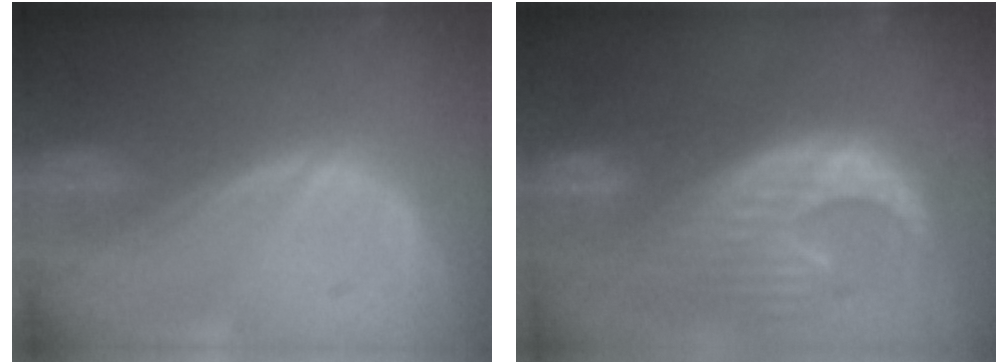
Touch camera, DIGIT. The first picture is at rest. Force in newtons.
{"total": 13.2, "press": 11.3, "slide": 6.8}